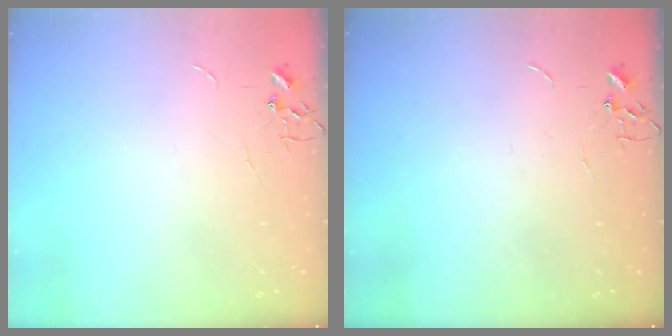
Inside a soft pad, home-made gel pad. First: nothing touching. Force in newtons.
{"total": 0.0}